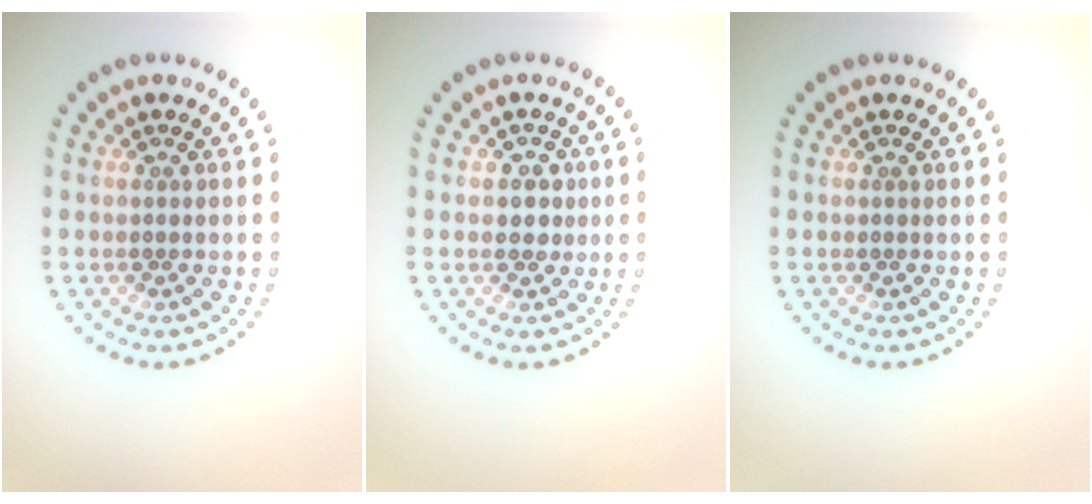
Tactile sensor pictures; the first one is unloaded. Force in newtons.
{"total": 1.8, "press": 1.5, "slide": 0.9}
{"total": 0.0}